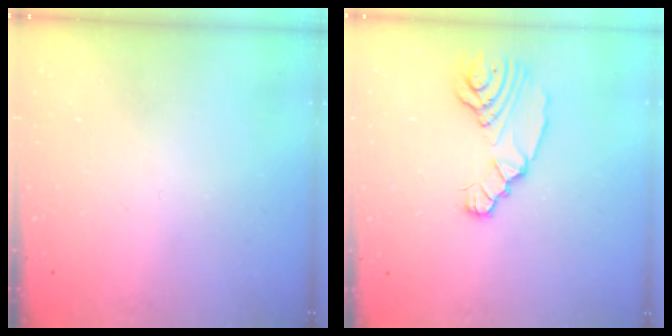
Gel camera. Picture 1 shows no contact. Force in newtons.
{"total": 8.3, "press": 8.3, "slide": 0.6}